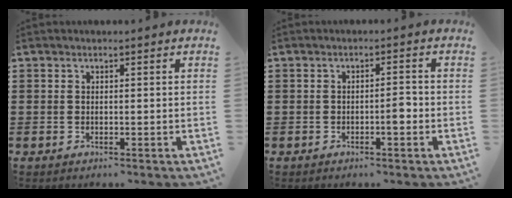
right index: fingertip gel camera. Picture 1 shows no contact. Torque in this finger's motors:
{"motor_torque": [0.67, 0.63, 0.05, 0.01]}